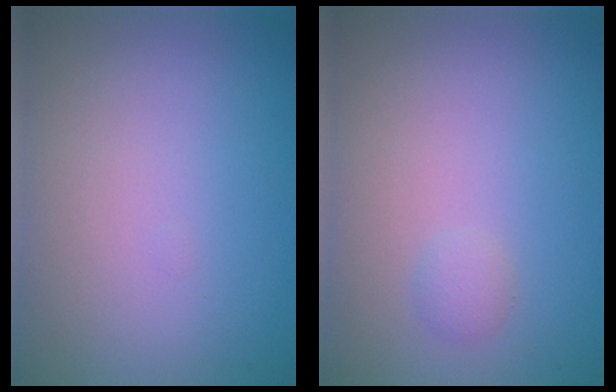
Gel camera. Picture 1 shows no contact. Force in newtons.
{"total": 0.8, "press": 0.8, "slide": 0.1}